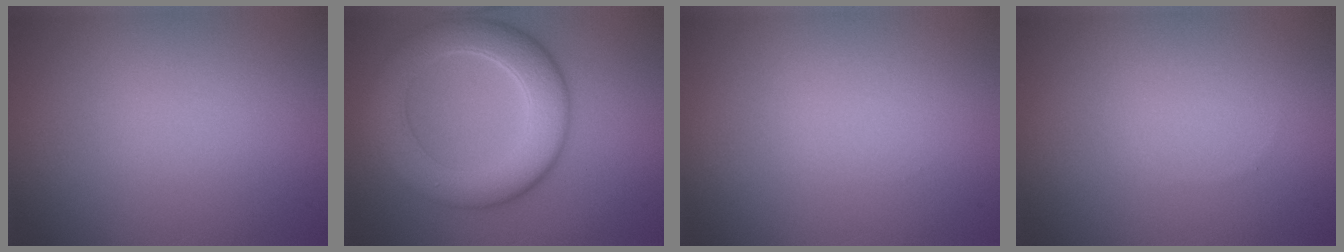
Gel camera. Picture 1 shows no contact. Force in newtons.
{"total": 6.8, "press": 6.8, "slide": 0.6}
{"total": 0.0}
{"total": 0.0}